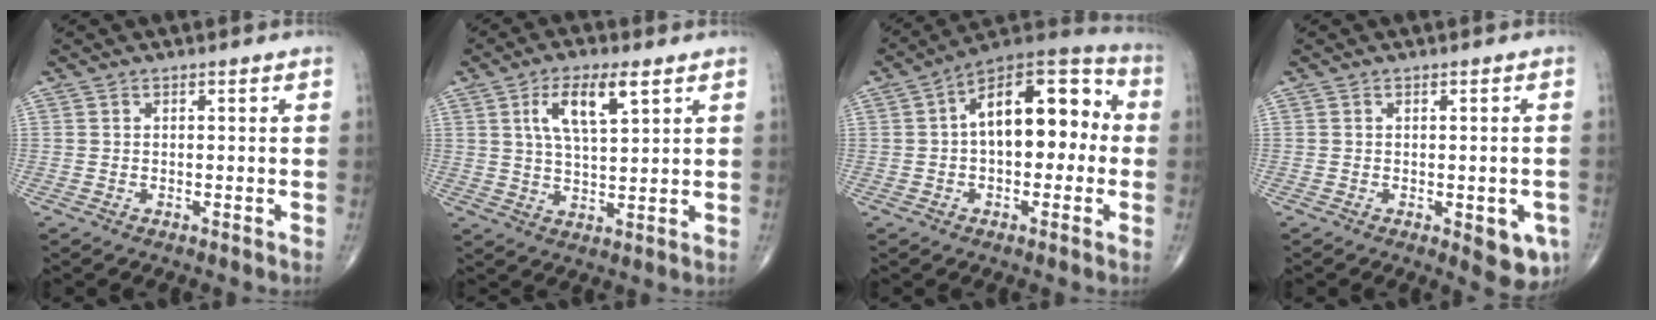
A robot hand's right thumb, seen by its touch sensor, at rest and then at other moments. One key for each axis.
{"total": 9.0, "fx": 3.9, "fy": 3.0, "fz": 7.5, "tx": -0.131, "ty": -0.012, "tz": 0.073}
{"total": 17.0, "fx": 1.2, "fy": 9.1, "fz": 14.3, "tx": -0.189, "ty": 0.049, "tz": 0.006}
{"total": 6.1, "fx": -2.1, "fy": 2.5, "fz": 5.2, "tx": -0.041, "ty": -0.005, "tz": -0.020}